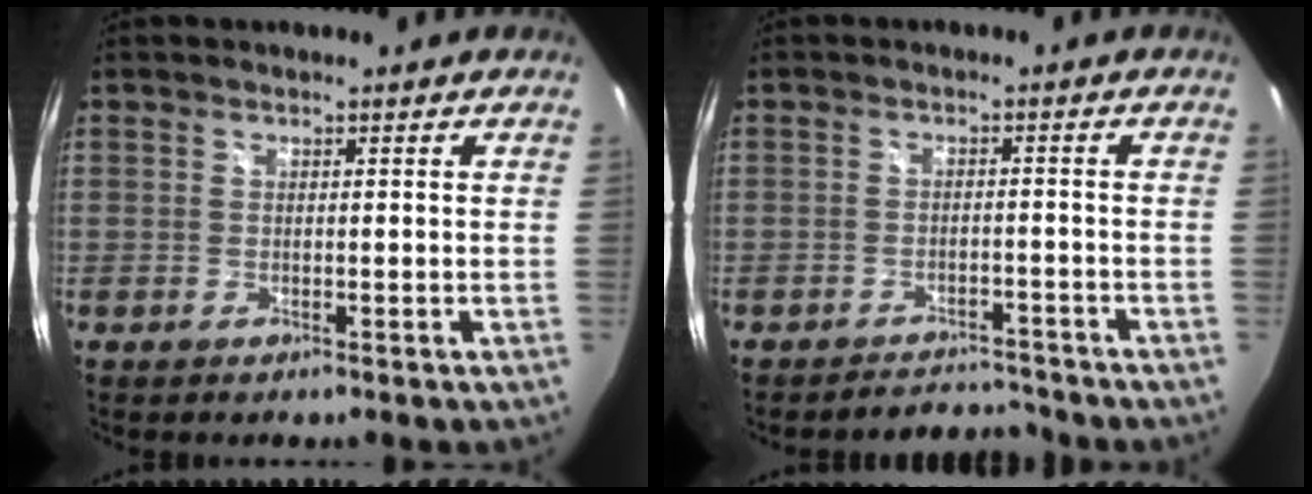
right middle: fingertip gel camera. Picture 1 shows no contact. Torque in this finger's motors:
{"motor_torque": [0.39, -0.52, -0.01, 0.02]}